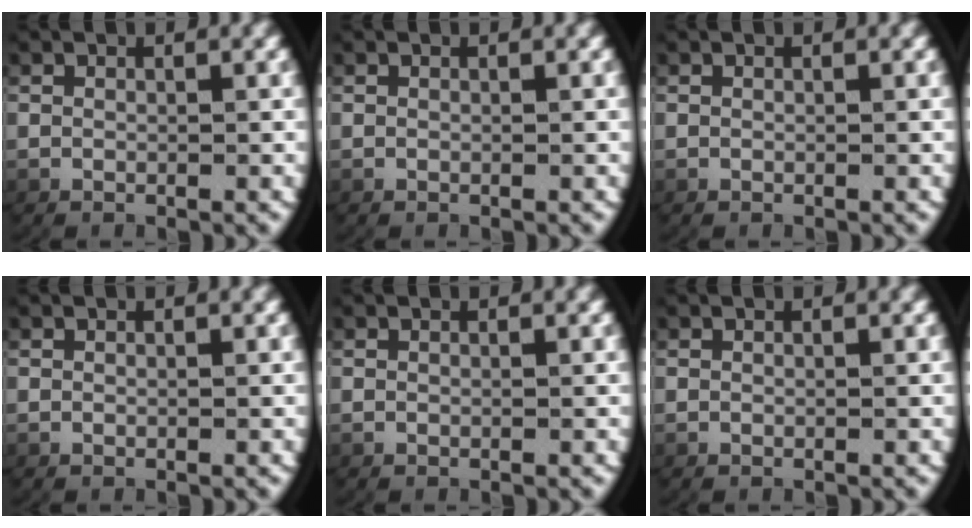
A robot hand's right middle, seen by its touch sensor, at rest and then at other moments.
{"total": 0.0}
{"total": 0.0}
{"total": 0.0}
{"total": 0.0}
{"total": 0.0}